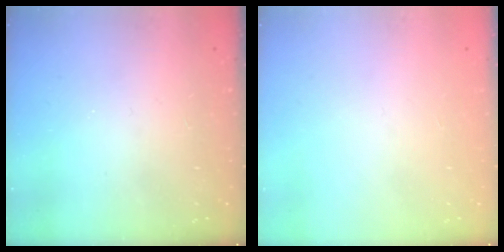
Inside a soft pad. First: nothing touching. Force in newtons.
{"total": 0.0}